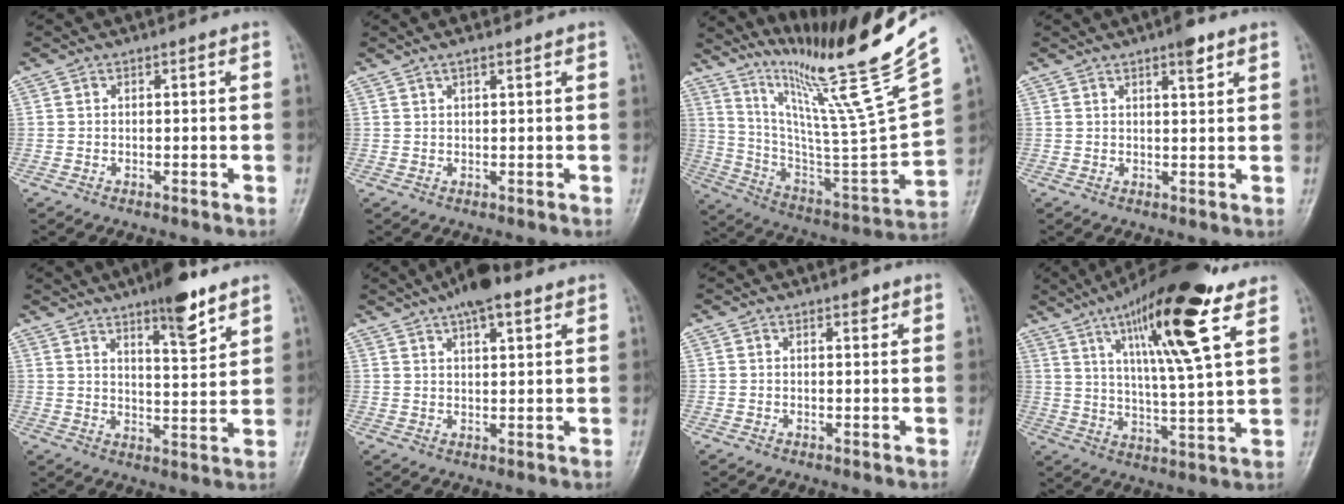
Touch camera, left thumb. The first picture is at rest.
{"total": 1.7, "force": [1.3, 0.3, 1.1], "torque": [-0.020, 0.001, 0.022]}
{"total": 27.7, "force": [19.6, 1.4, 19.6], "torque": [-0.301, -0.114, 0.328]}
{"total": 3.6, "force": [2.3, 1.0, 2.6], "torque": [-0.032, -0.010, 0.031]}
{"total": 9.4, "force": [6.5, 2.2, 6.4], "torque": [-0.081, -0.044, 0.099]}
{"total": 8.4, "force": [5.3, 2.9, 5.7], "torque": [-0.078, -0.006, 0.082]}
{"total": 1.3, "force": [0.8, 0.6, 0.7], "torque": [-0.002, -0.002, 0.008]}
{"total": 19.3, "force": [10.4, 3.5, 15.9], "torque": [-0.246, -0.036, 0.169]}